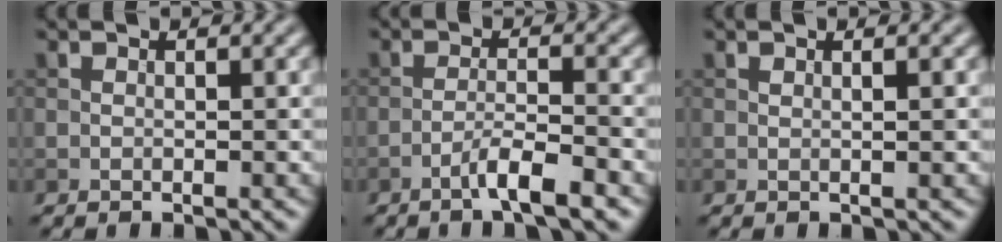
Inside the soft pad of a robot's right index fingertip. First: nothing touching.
{"total": 3.5, "force": [-2.3, 0.2, 2.7], "torque": [-0.046, 0.009, -0.048]}
{"total": 1.4, "force": [0.3, 0.4, 1.3], "torque": [-0.016, 0.004, 0.001]}